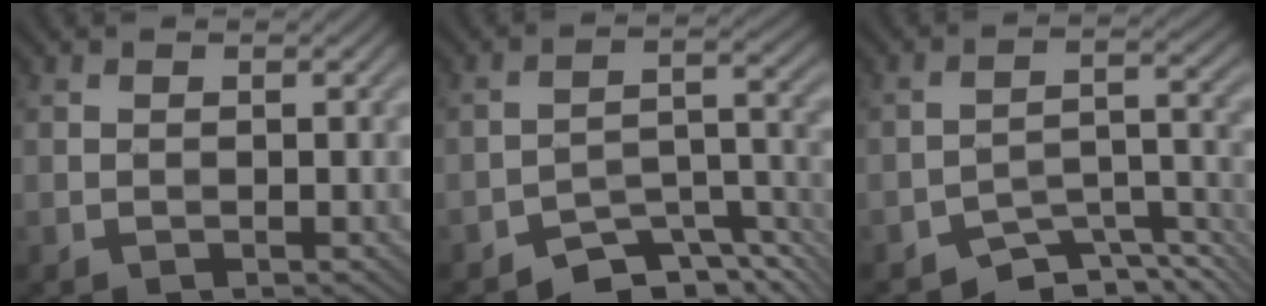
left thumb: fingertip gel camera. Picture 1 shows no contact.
{"total": 6.9, "force": [-5.4, 2.4, 3.4], "torque": [-0.047, -0.001, -0.099]}
{"total": 6.6, "force": [-5.5, 2.0, 2.9], "torque": [-0.041, -0.004, -0.097]}